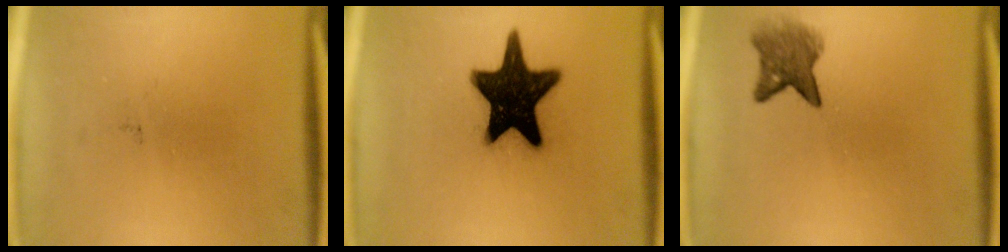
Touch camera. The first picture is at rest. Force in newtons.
{"total": 18.7}
{"total": 4.2}